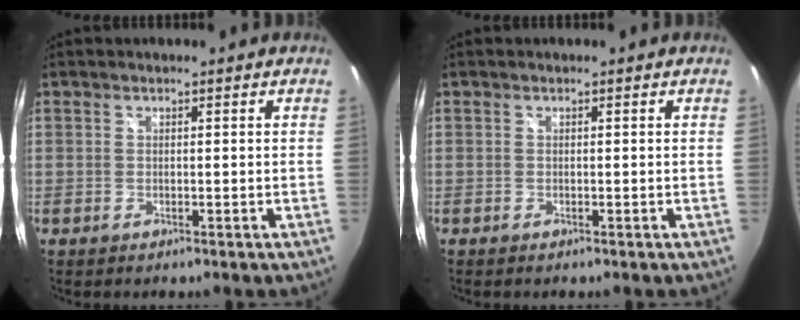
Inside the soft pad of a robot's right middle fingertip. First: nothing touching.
{"total": 0.0}